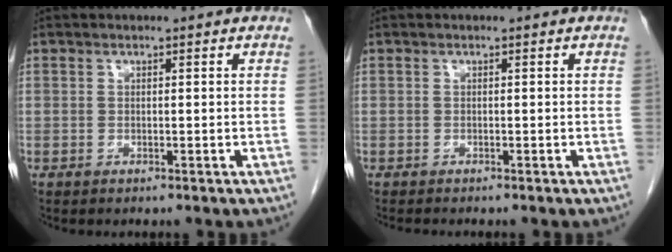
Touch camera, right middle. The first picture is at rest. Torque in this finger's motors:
{"motor_torque": [0.08, 0.02, -0.02, 0.00]}